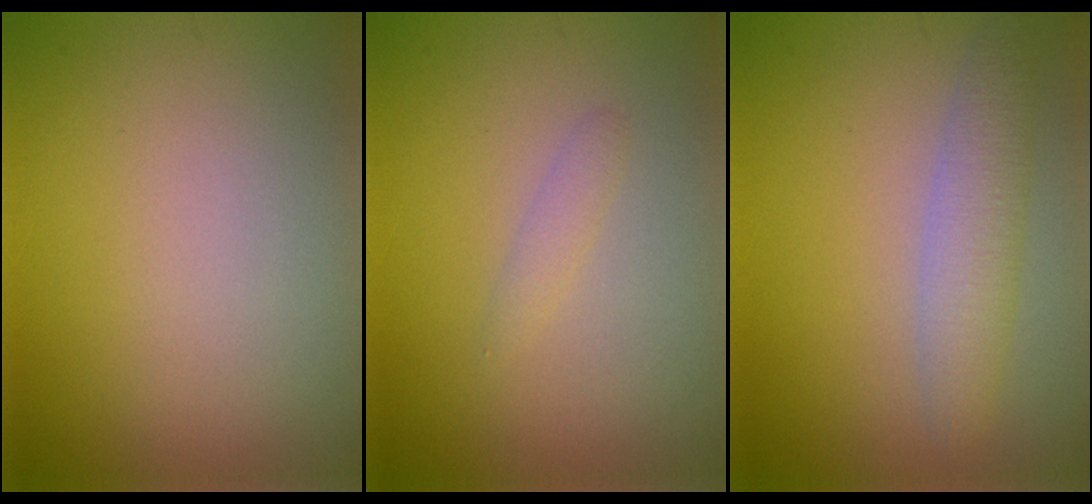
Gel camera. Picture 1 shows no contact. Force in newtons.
{"total": 0.9, "press": 0.9, "slide": 0.0}
{"total": 3.0, "press": 3.0, "slide": 0.1}